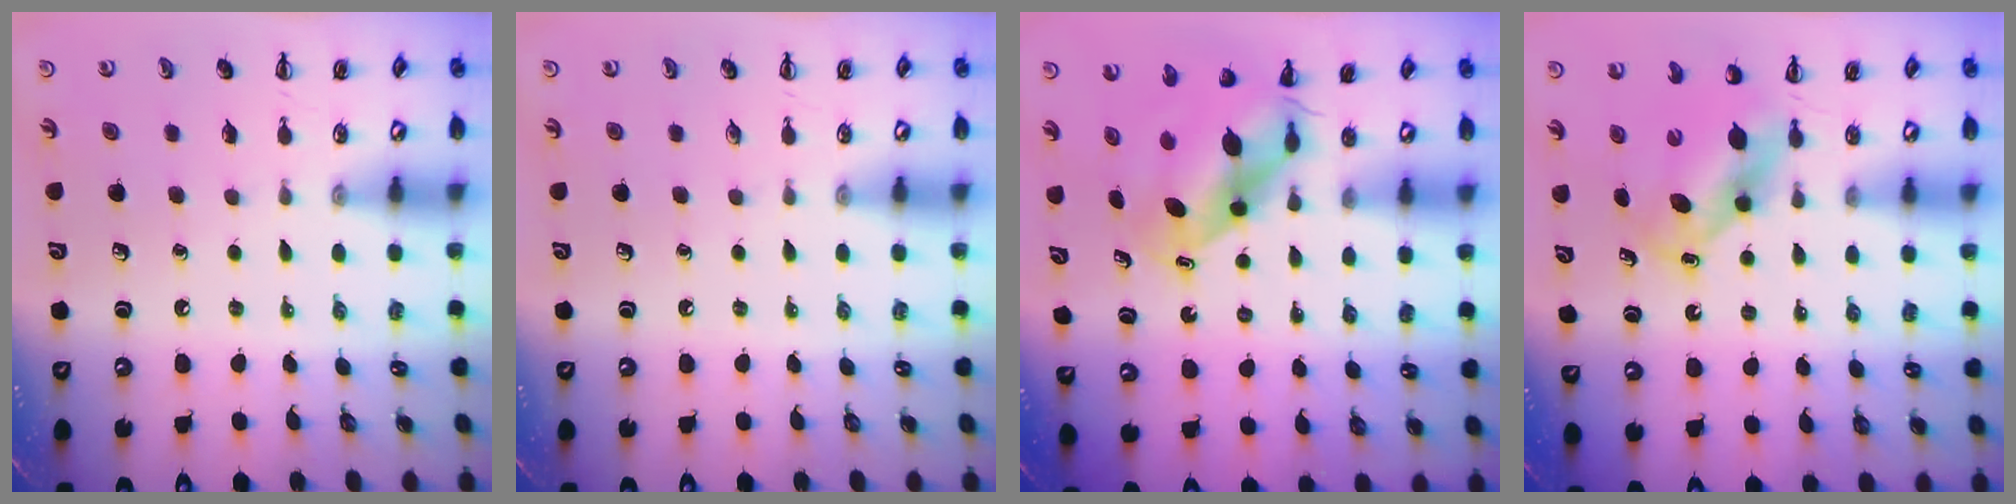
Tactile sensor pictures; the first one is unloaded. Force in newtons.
{"total": 0.0}
{"total": 6.6, "press": 6.3, "slide": 1.8}
{"total": 5.6, "press": 5.5, "slide": 1.1}